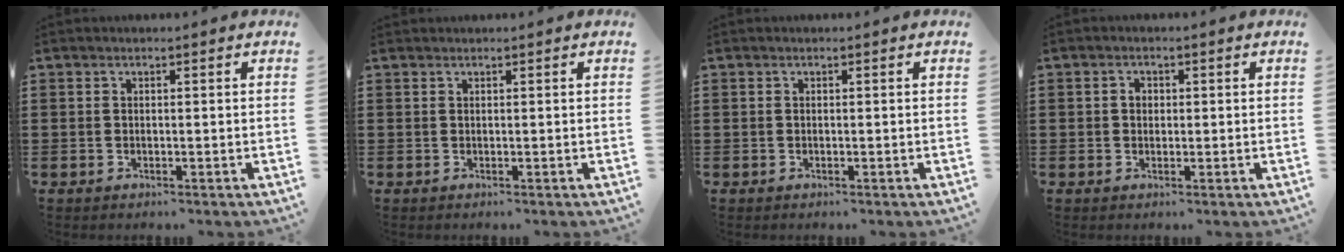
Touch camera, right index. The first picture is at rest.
{"total": 0.0}
{"total": 0.0}
{"total": 1.4, "force": [0.2, 1.1, 0.8], "torque": [-0.017, 0.008, 0.002]}